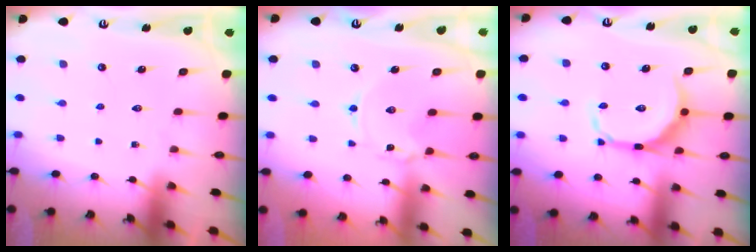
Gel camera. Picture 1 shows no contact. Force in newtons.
{"total": 0.9, "press": 0.9, "slide": 0.1}
{"total": 10.8, "press": 10.8, "slide": 0.7}